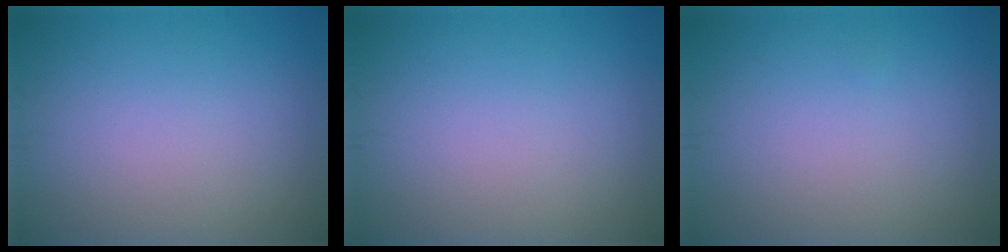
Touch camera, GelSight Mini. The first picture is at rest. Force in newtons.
{"total": 0.0}
{"total": 0.0}